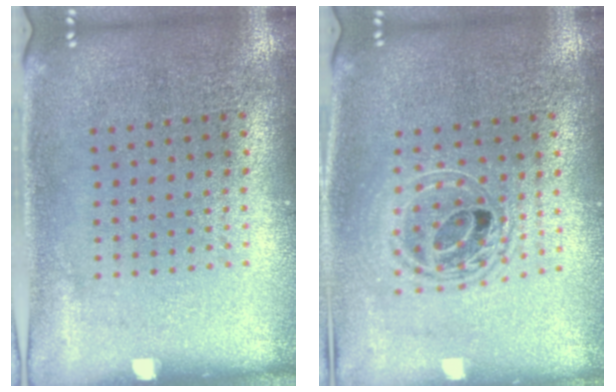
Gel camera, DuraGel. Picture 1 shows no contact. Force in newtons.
{"total": 1.7, "press": 1.4, "slide": 0.9}